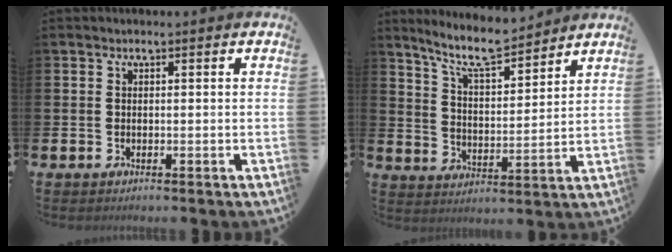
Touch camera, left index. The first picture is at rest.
{"total": 8.4, "force": [7.6, 1.5, 3.3], "torque": [-0.084, -0.044, 0.135]}